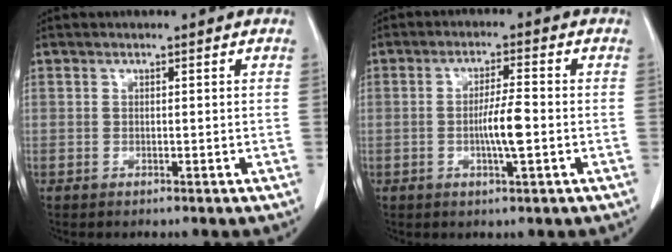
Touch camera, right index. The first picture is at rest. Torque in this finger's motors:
{"motor_torque": [0.86, -0.18, 0.23, 0.10]}